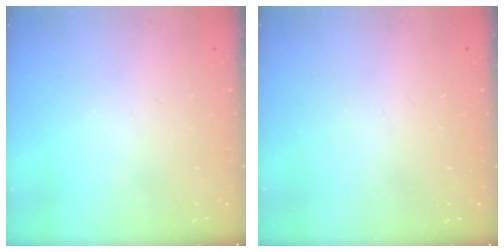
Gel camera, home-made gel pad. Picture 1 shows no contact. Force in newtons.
{"total": 0.7, "press": 0.6, "slide": 0.1}